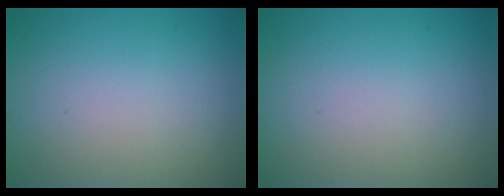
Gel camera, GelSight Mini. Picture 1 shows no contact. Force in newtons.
{"total": 0.0}